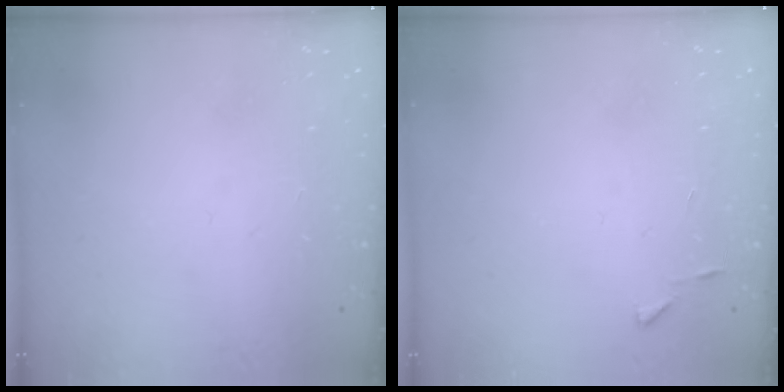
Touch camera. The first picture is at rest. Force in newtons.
{"total": 3.1, "press": 3.1, "slide": 0.3}